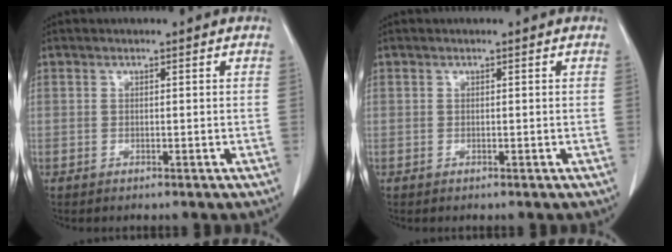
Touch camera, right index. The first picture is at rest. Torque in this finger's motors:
{"motor_torque": [0.00, 0.00, 0.04, 0.00]}